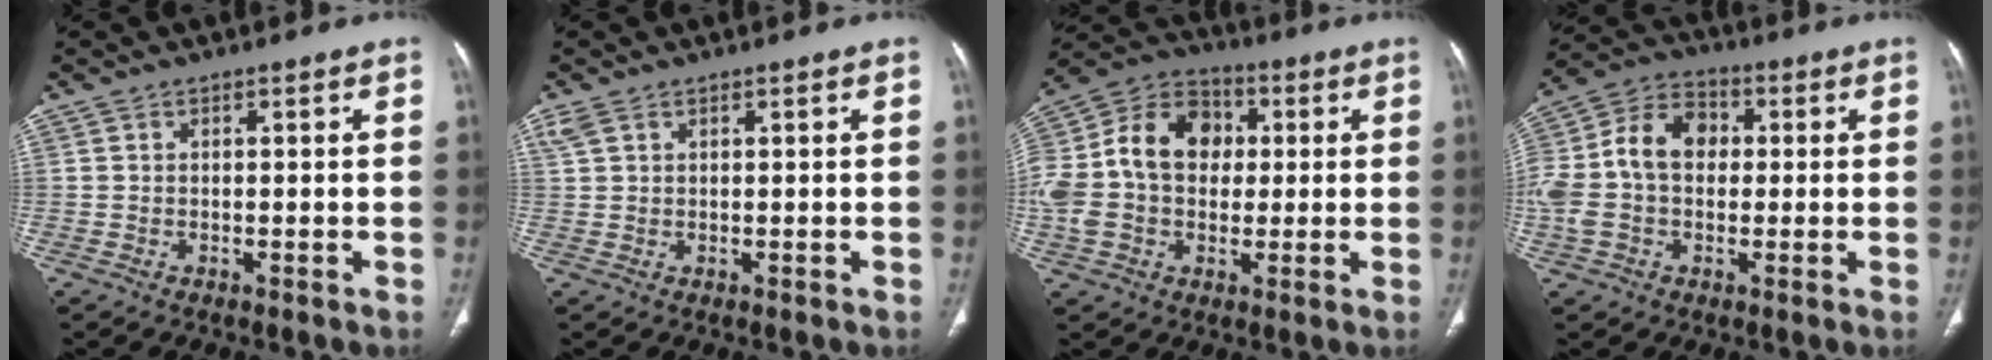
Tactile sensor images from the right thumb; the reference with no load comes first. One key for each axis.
{"total": 1.7, "fx": 1.1, "fy": 0.9, "fz": 1.0, "tx": -0.030, "ty": 0.011, "tz": 0.030}
{"total": 18.6, "fx": 1.2, "fy": 13.9, "fz": 12.3, "tx": -0.242, "ty": 0.040, "tz": 0.016}
{"total": 14.6, "fx": 0.4, "fy": 10.4, "fz": 10.2, "tx": -0.201, "ty": 0.042, "tz": 0.001}